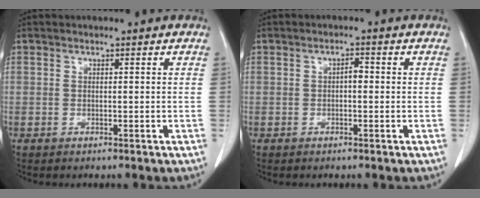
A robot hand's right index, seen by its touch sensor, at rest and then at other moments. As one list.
[{"total": 1.5, "force": [-0.1, 0.7, 1.4], "torque": [-0.020, 0.006, -0.002]}]